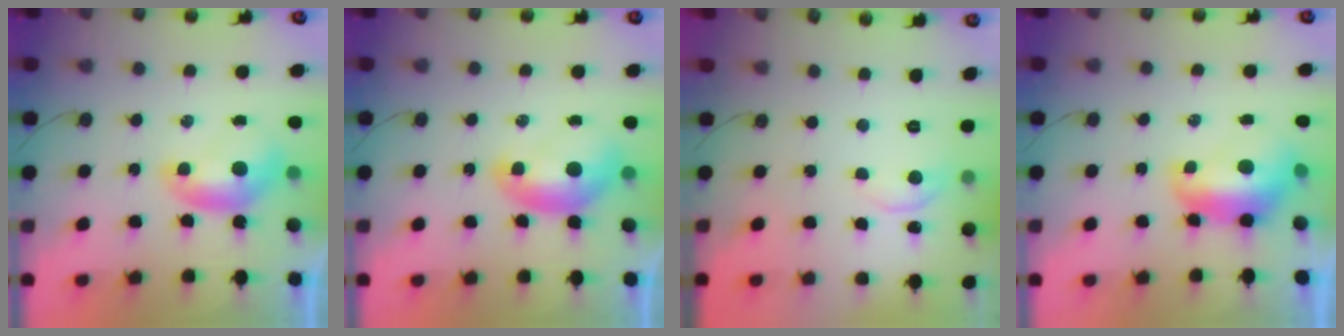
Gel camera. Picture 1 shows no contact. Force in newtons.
{"total": 1.2, "press": 1.1, "slide": 0.6}
{"total": 1.9, "press": 1.7, "slide": 0.7}
{"total": 2.4, "press": 2.2, "slide": 0.8}